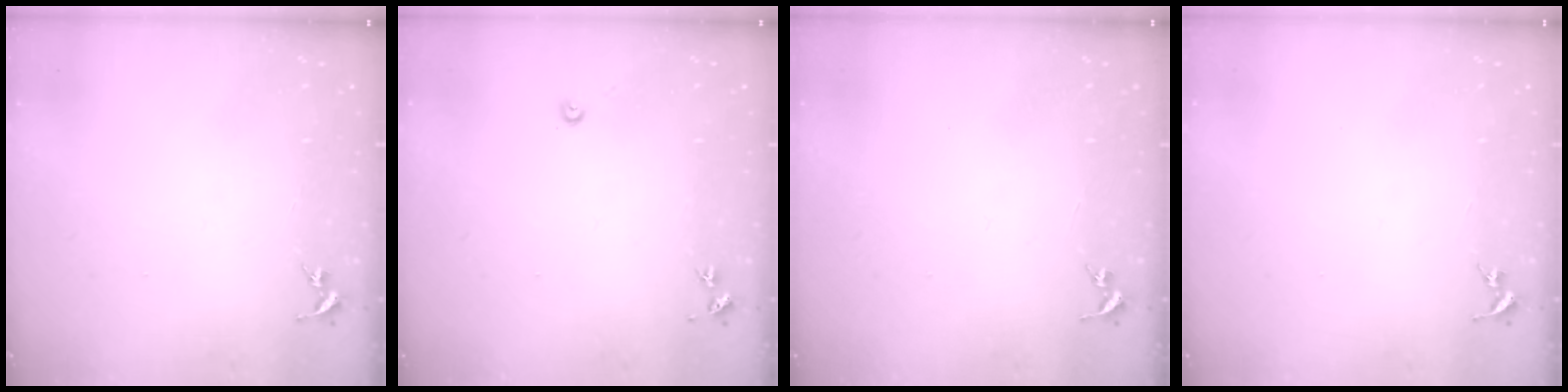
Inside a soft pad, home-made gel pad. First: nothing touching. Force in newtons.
{"total": 2.7, "press": 2.7, "slide": 0.2}
{"total": 0.0}
{"total": 0.0}